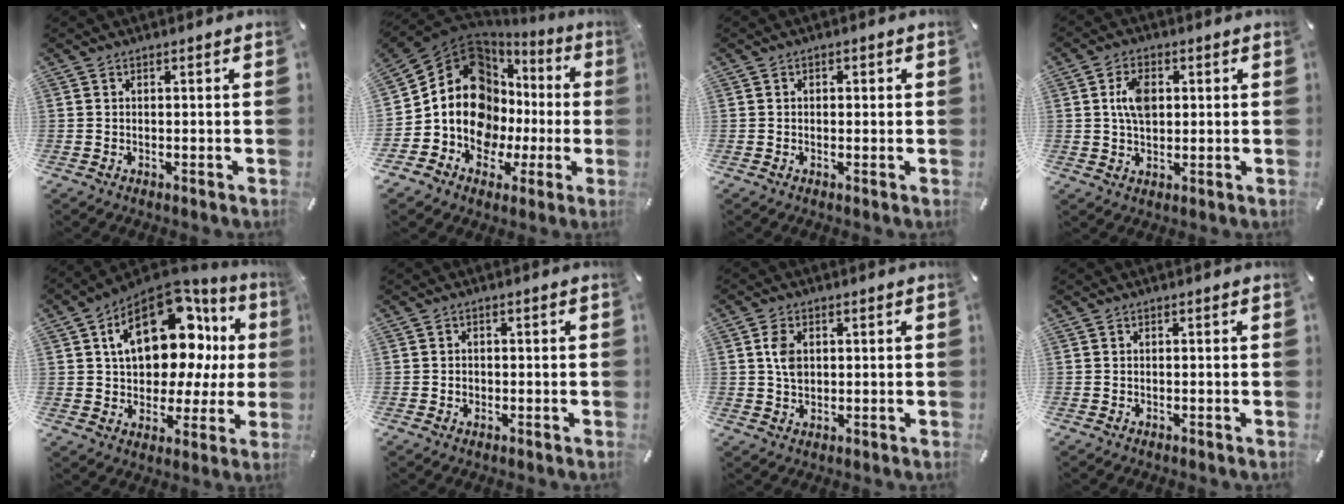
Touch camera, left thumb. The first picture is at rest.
{"total": 16.0, "force": [2.3, 13.3, 8.6], "torque": [-0.178, -0.041, 0.047]}
{"total": 1.0, "force": [0.0, 0.8, 0.6], "torque": [-0.011, 0.004, -0.002]}
{"total": 6.8, "force": [1.4, 4.3, 5.0], "torque": [-0.102, -0.001, 0.018]}
{"total": 21.4, "force": [7.3, 13.2, 15.2], "torque": [-0.225, -0.039, 0.122]}
{"total": 1.3, "force": [-0.2, 1.1, 0.6], "torque": [-0.013, 0.004, -0.005]}
{"total": 4.6, "force": [1.1, 3.3, 3.0], "torque": [-0.065, 0.001, 0.016]}
{"total": 0.0}